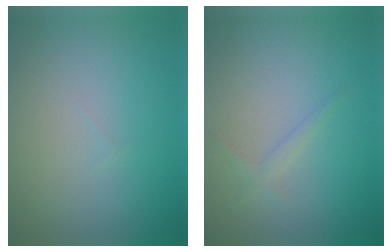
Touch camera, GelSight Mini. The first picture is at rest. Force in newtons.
{"total": 1.1, "press": 1.1, "slide": 0.1}